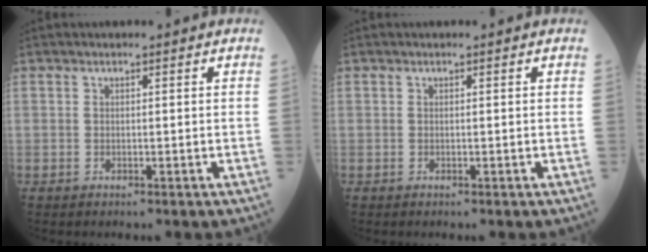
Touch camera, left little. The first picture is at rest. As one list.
[{"total": 0.0}]